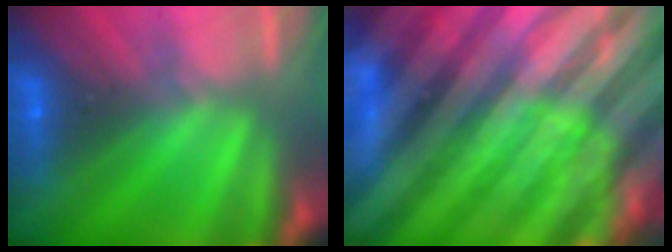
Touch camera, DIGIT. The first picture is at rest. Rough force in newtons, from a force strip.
{"total": 9.3}